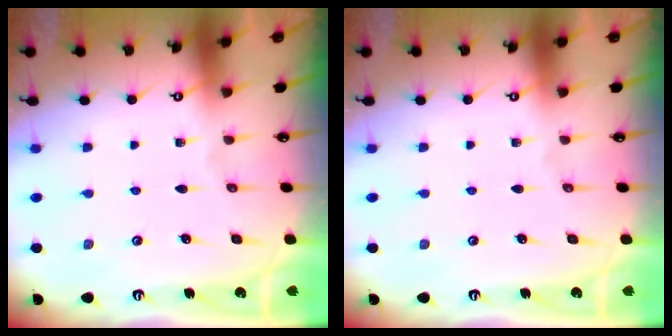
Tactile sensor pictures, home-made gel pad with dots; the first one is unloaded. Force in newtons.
{"total": 0.0}